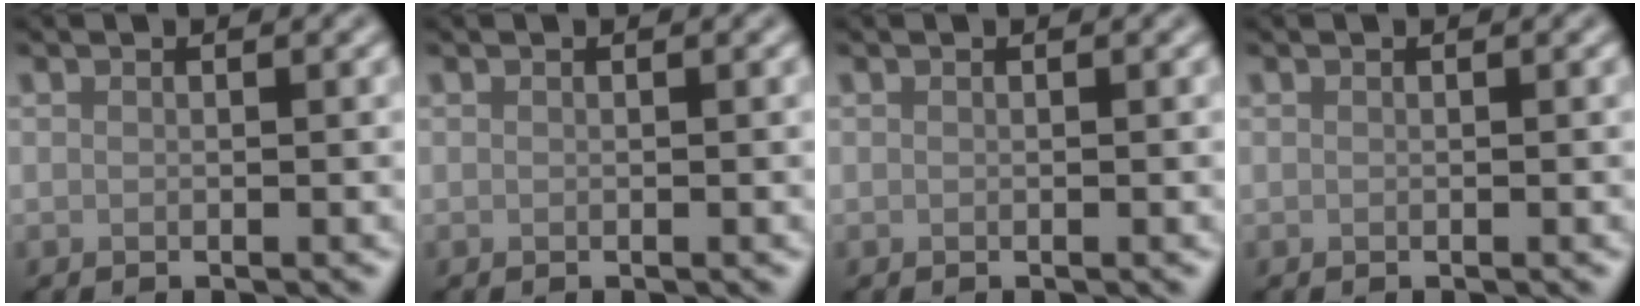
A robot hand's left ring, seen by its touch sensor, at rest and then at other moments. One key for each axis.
{"total": 0.0}
{"total": 0.0}
{"total": 0.0}